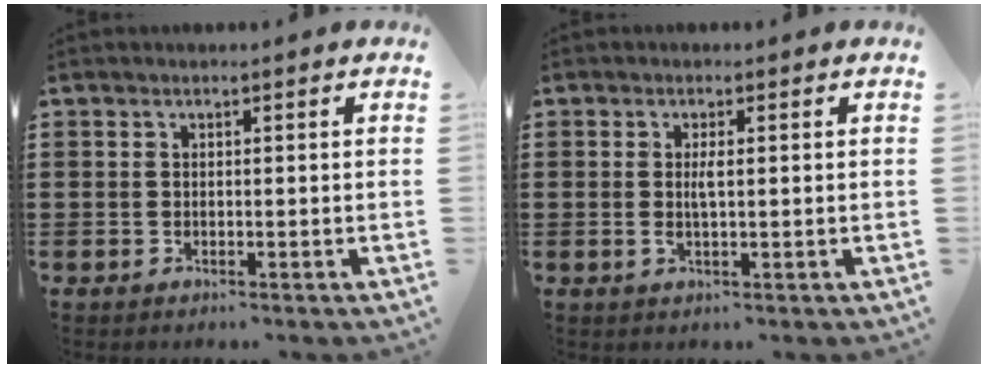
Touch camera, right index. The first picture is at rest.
{"total": 2.0, "force": [0.1, 0.3, 2.0], "torque": [-0.038, -0.003, 0.001]}